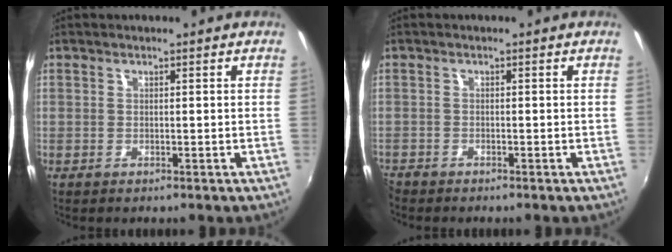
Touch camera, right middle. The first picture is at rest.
{"total": 1.8, "force": [-1.7, 0.3, 0.2], "torque": [-0.011, -0.010, -0.038]}